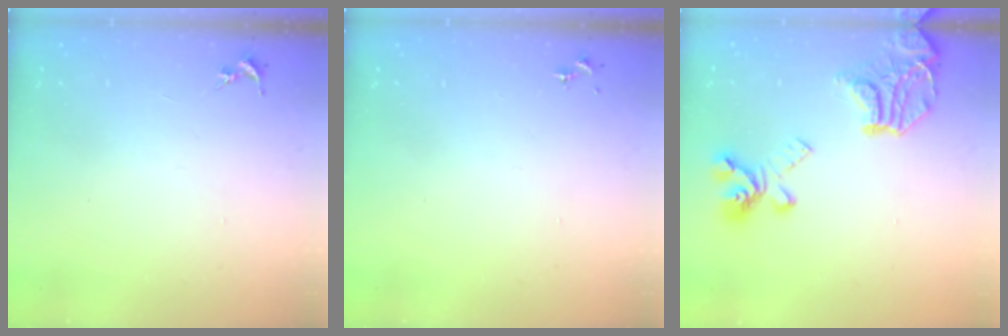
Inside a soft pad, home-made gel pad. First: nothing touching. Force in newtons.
{"total": 0.0}
{"total": 21.1, "press": 21.0, "slide": 2.3}